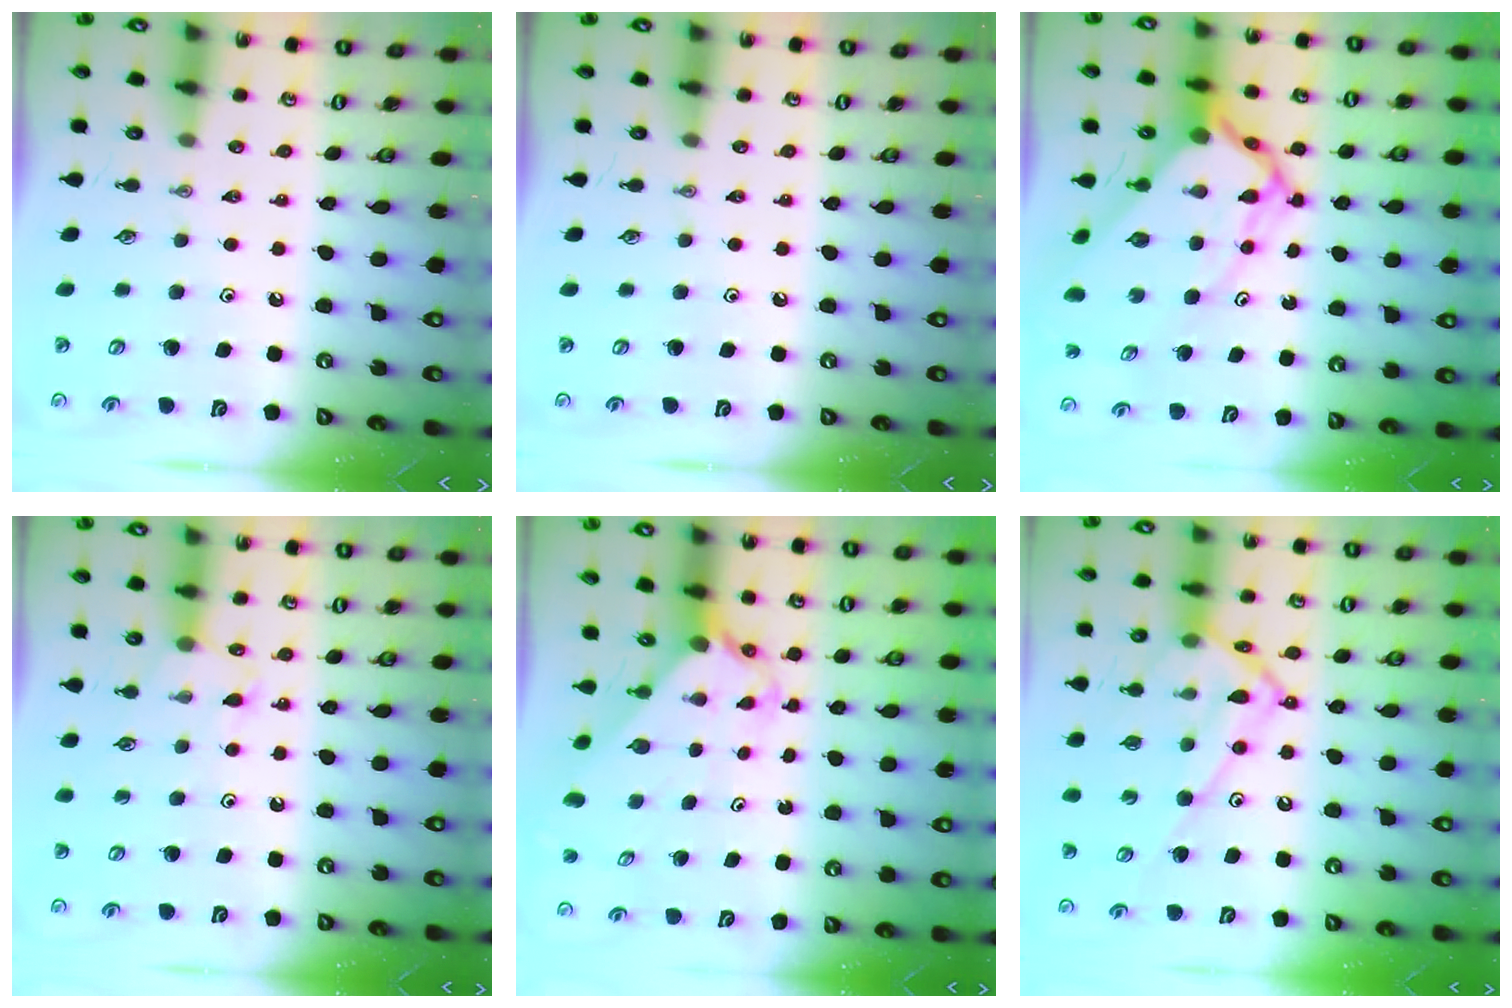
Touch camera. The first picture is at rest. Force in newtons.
{"total": 0.0}
{"total": 11.3, "press": 11.2, "slide": 0.9}
{"total": 6.0, "press": 5.9, "slide": 0.6}
{"total": 2.3, "press": 2.3, "slide": 0.1}
{"total": 17.1, "press": 17.1, "slide": 1.0}